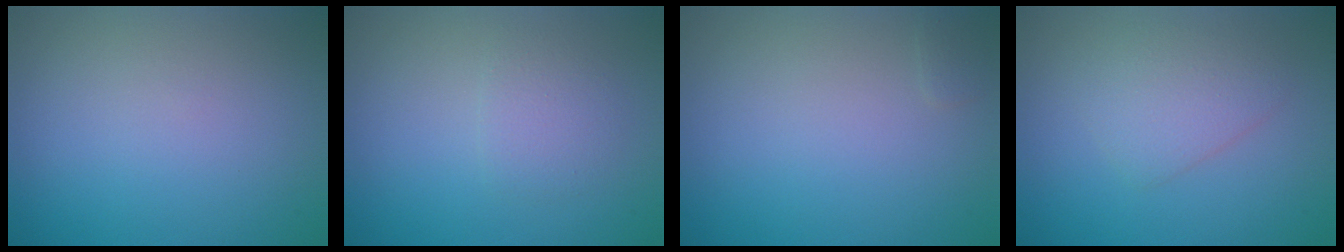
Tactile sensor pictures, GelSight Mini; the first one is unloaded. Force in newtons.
{"total": 2.9, "press": 2.9, "slide": 0.2}
{"total": 0.5, "press": 0.5, "slide": 0.0}
{"total": 2.5, "press": 2.5, "slide": 0.1}